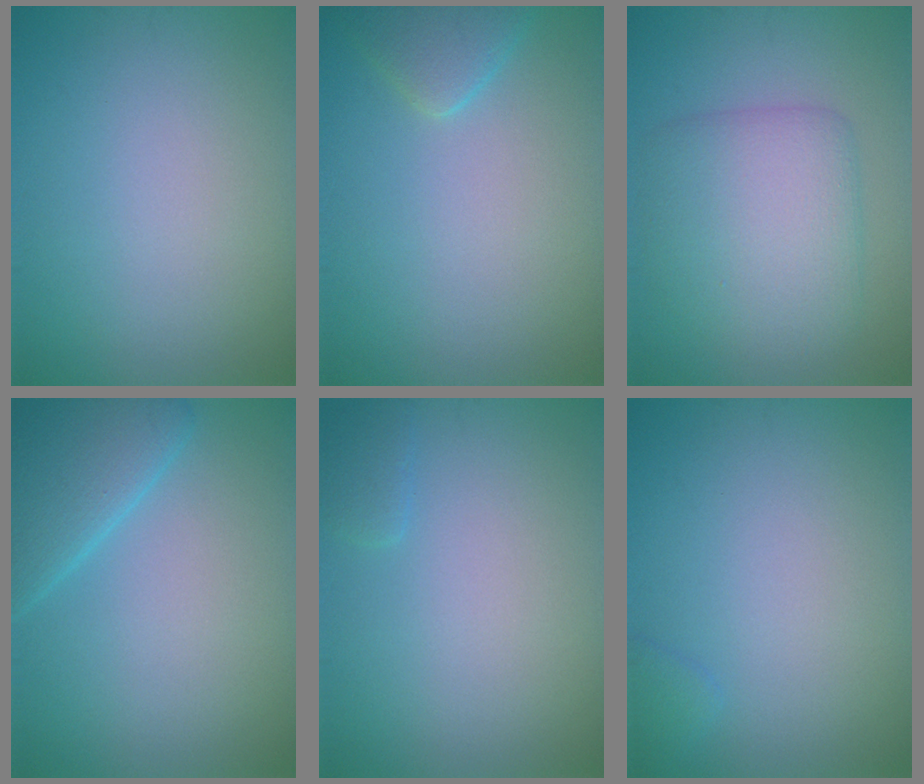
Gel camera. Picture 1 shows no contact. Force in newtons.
{"total": 2.5, "press": 2.4, "slide": 0.2}
{"total": 5.9, "press": 5.9, "slide": 0.1}
{"total": 4.6, "press": 4.6, "slide": 0.3}
{"total": 0.9, "press": 0.9, "slide": 0.1}
{"total": 0.8, "press": 0.8, "slide": 0.1}